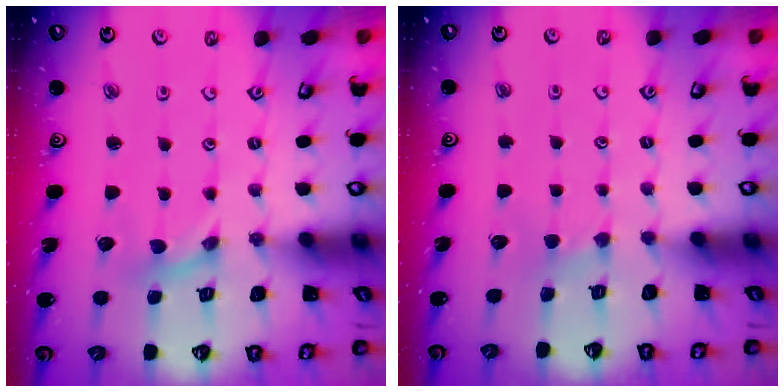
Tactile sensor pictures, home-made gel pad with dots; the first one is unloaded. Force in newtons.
{"total": 1.6, "press": 1.6, "slide": 0.3}